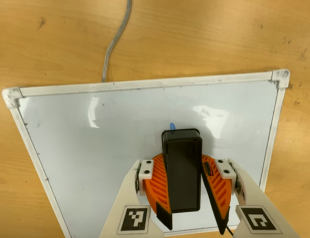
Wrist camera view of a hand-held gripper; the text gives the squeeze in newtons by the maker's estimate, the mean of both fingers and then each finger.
{"total": 12.9, "left": 14.4, "right": 11.4}